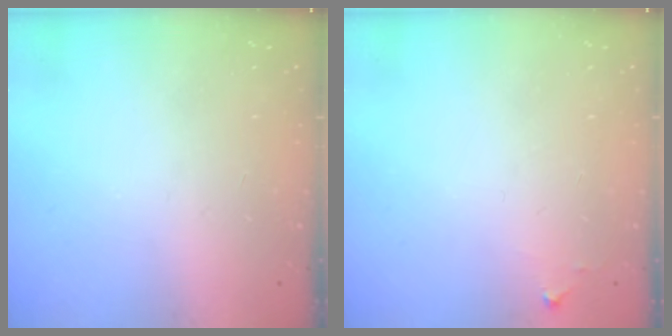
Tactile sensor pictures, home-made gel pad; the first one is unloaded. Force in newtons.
{"total": 5.0, "press": 5.0, "slide": 0.7}